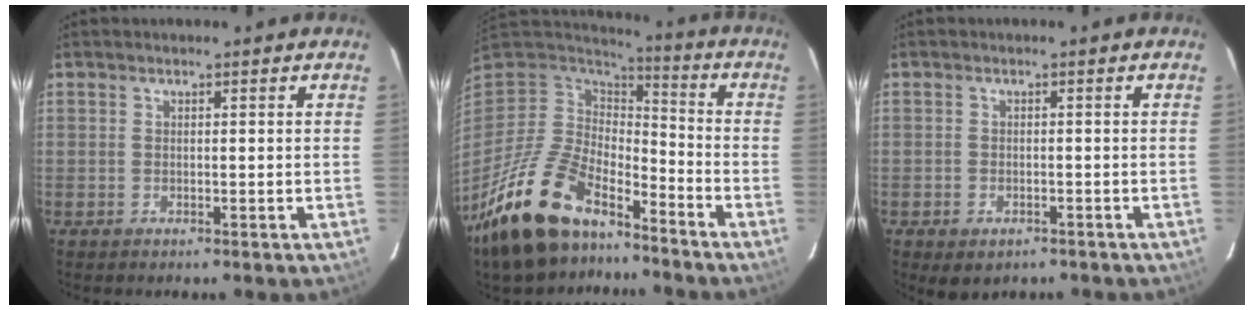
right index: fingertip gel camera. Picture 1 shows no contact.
{"total": 20.8, "force": [-15.0, 8.6, 11.5], "torque": [-0.246, -0.027, -0.273]}
{"total": 2.6, "force": [-1.6, 1.7, 1.2], "torque": [-0.025, -0.006, -0.023]}